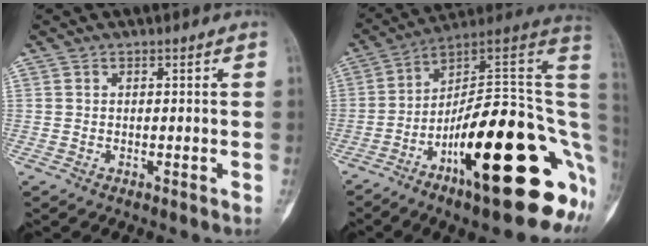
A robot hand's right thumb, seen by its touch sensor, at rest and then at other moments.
{"total": 25.6, "force": [-7.7, 8.0, 23.0], "torque": [-0.258, 0.071, -0.111]}